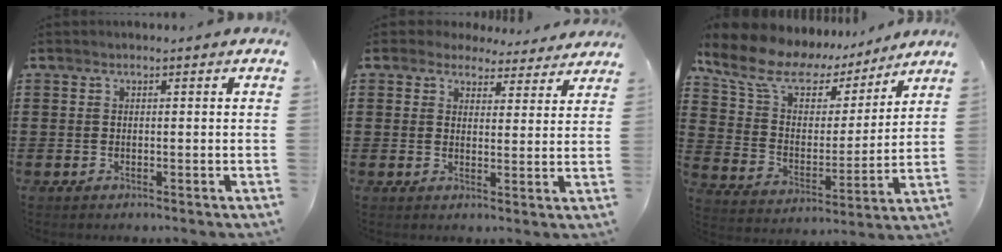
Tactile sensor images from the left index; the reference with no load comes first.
{"total": 3.8, "force": [3.6, 1.3, 0.5], "torque": [-0.026, -0.010, 0.065]}
{"total": 9.9, "force": [7.4, 5.1, 4.1], "torque": [-0.122, -0.033, 0.132]}